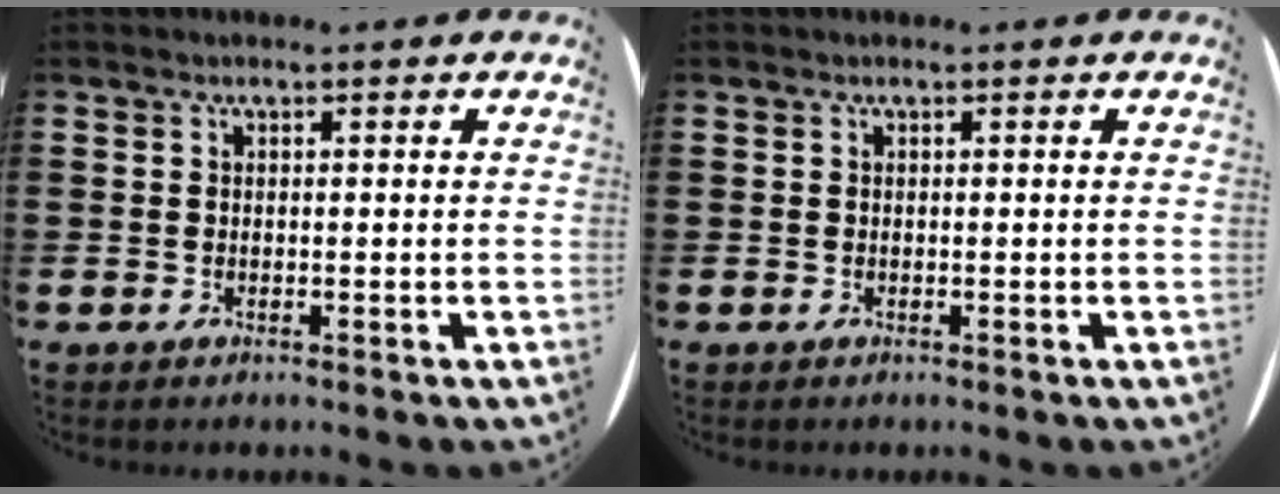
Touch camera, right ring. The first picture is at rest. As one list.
[{"total": 0.0}]